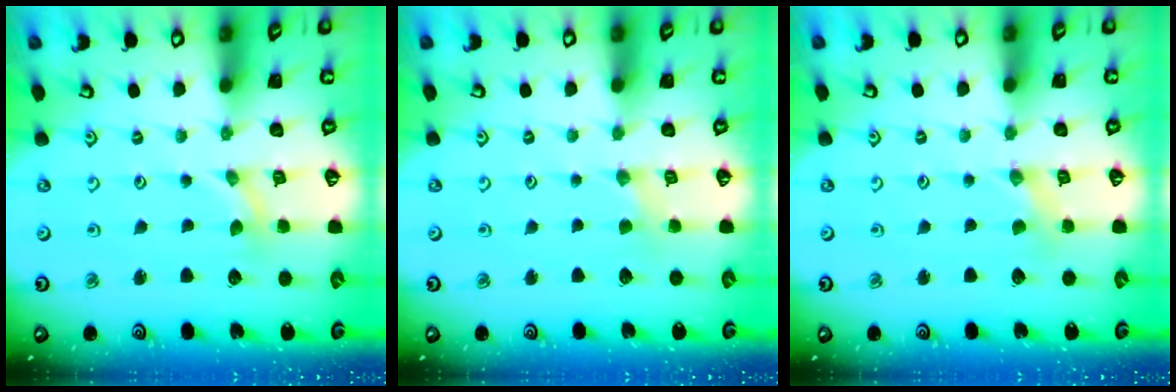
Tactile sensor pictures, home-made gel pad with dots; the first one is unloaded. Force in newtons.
{"total": 1.5, "press": 1.4, "slide": 0.3}
{"total": 1.0, "press": 1.0, "slide": 0.2}